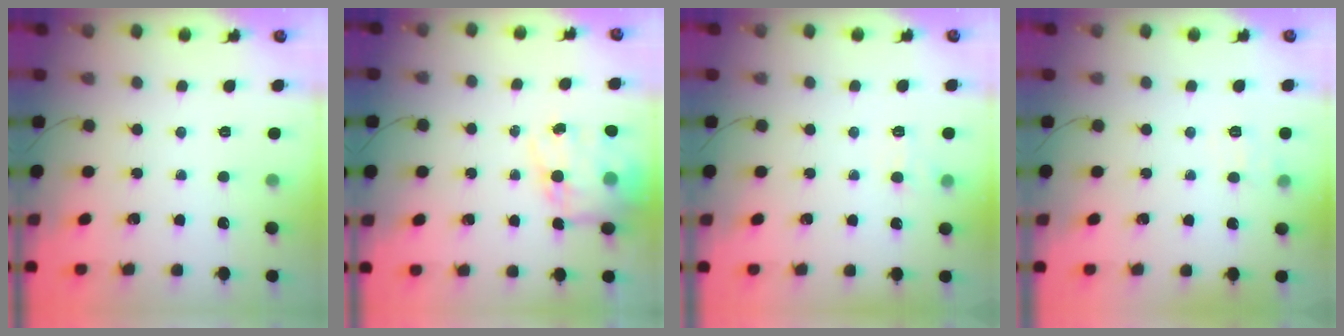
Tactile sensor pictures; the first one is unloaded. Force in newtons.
{"total": 15.2, "press": 14.8, "slide": 3.6}
{"total": 7.4, "press": 7.2, "slide": 1.8}
{"total": 7.7, "press": 7.4, "slide": 1.8}